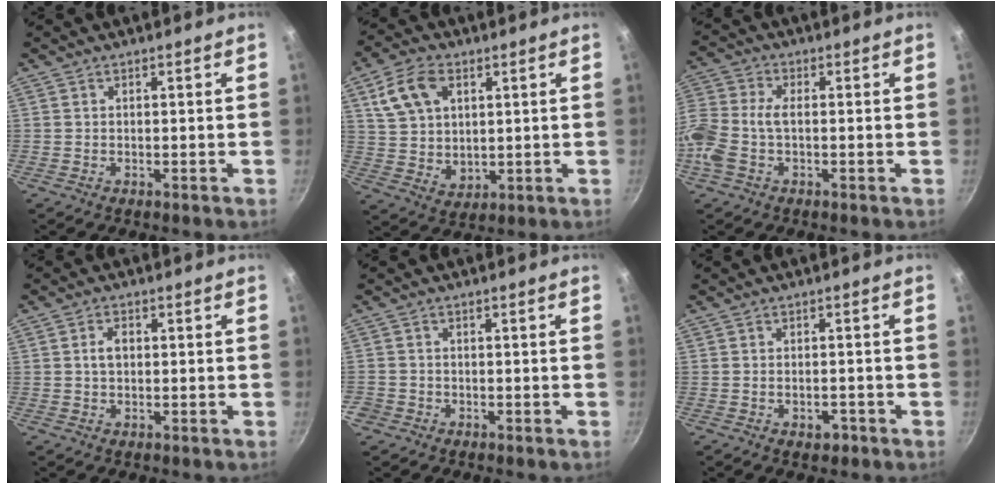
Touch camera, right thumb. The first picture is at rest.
{"total": 11.7, "force": [4.3, 8.0, 7.4], "torque": [-0.122, -0.011, 0.088]}
{"total": 10.2, "force": [-1.5, 6.3, 7.9], "torque": [-0.177, 0.021, -0.049]}
{"total": 2.8, "force": [0.2, 1.9, 2.1], "torque": [-0.028, 0.007, 0.003]}
{"total": 2.4, "force": [-1.2, 2.0, 0.5], "torque": [-0.011, 0.010, -0.022]}
{"total": 2.6, "force": [-1.4, 1.6, 1.6], "torque": [-0.016, 0.012, -0.015]}